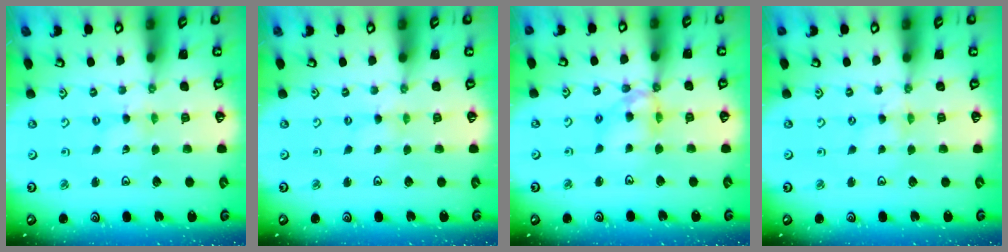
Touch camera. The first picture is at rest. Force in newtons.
{"total": 0.6, "press": 0.5, "slide": 0.1}
{"total": 10.8, "press": 10.8, "slide": 0.9}
{"total": 0.0}